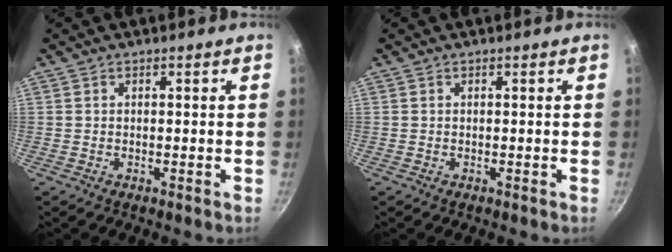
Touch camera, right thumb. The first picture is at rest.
{"total": 0.0}